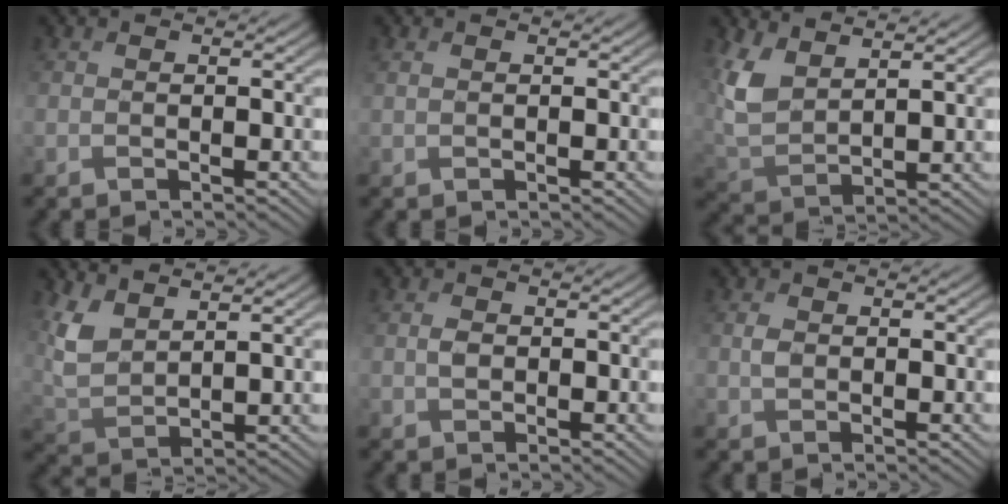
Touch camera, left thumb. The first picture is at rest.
{"total": 0.8, "force": [0.7, -0.2, 0.2], "torque": [-0.004, 0.007, 0.015]}
{"total": 7.2, "force": [4.8, 2.8, 4.5], "torque": [-0.121, 0.006, 0.101]}
{"total": 6.5, "force": [4.8, 2.2, 3.7], "torque": [-0.100, 0.005, 0.103]}
{"total": 1.0, "force": [0.6, 0.5, 0.6], "torque": [-0.012, 0.005, 0.008]}
{"total": 1.2, "force": [0.7, 0.7, 0.8], "torque": [-0.018, 0.005, 0.012]}